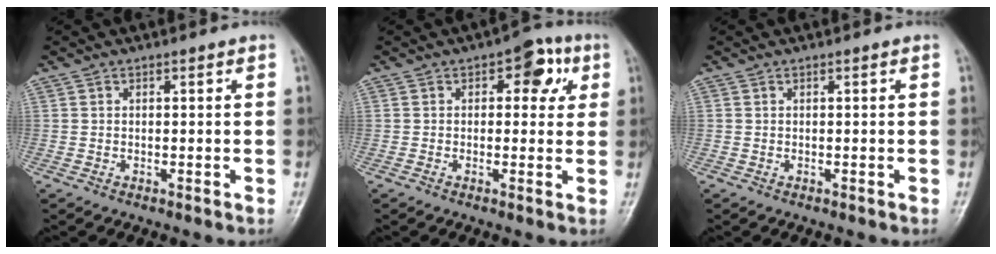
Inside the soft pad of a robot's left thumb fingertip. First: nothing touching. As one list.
[{"total": 6.5, "force": [2.0, 3.7, 4.9], "torque": [-0.026, 0.006, 0.015]}, {"total": 0.0}]